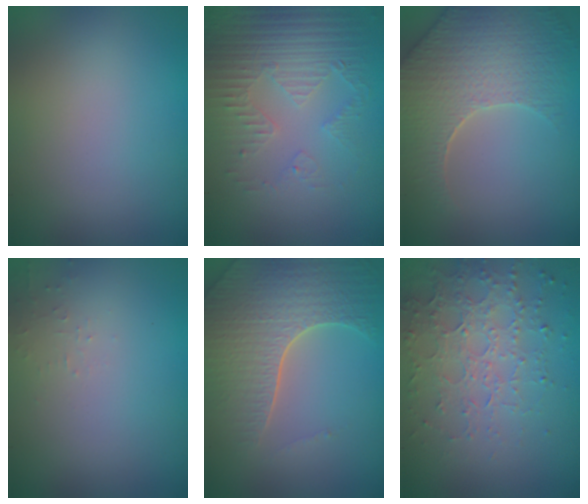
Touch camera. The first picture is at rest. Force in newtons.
{"total": 5.2, "press": 3.3, "slide": 3.9}
{"total": 6.6, "press": 5.4, "slide": 3.8}
{"total": 0.8, "press": 0.7, "slide": 0.1}
{"total": 7.6, "press": 5.6, "slide": 5.1}
{"total": 4.0, "press": 4.0, "slide": 0.3}